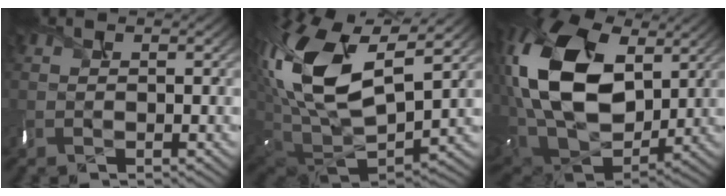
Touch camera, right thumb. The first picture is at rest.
{"total": 17.7, "force": [5.1, 9.9, 13.7], "torque": [-0.316, -0.006, 0.105]}
{"total": 20.0, "force": [4.8, 13.3, 14.1], "torque": [-0.346, 0.022, 0.090]}